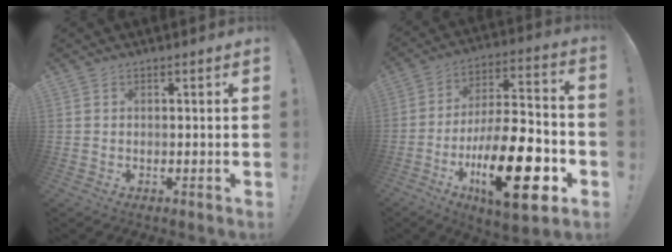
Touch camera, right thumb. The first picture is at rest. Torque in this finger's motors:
{"motor_torque": [2.33, 2.68, 1.52, -1.25, 0.59]}